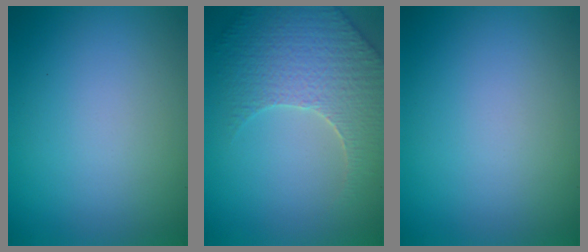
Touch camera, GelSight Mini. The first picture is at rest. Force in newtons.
{"total": 5.1, "press": 4.7, "slide": 2.0}
{"total": 0.0}